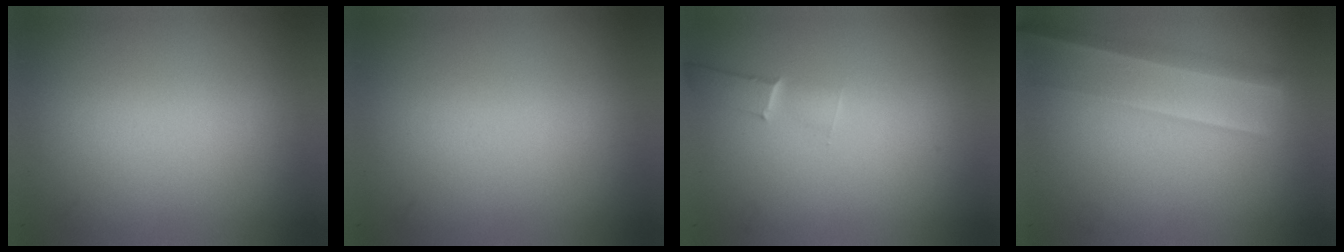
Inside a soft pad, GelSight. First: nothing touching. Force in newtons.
{"total": 0.0}
{"total": 1.1}
{"total": 2.2}